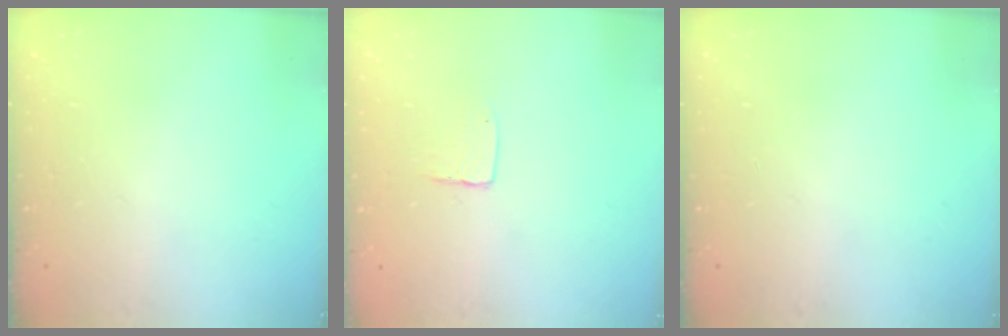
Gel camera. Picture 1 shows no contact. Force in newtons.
{"total": 3.6, "press": 3.6, "slide": 0.3}
{"total": 0.0}